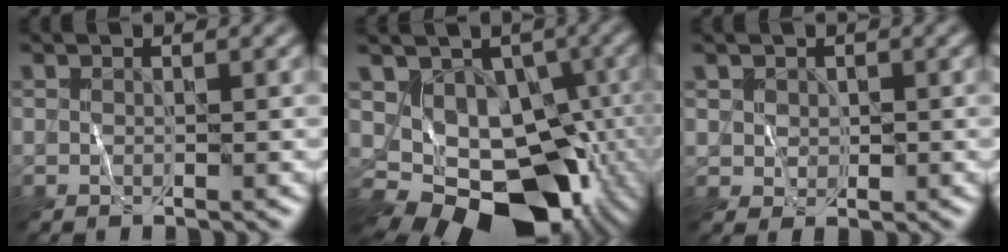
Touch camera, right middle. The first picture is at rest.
{"total": 11.8, "force": [-2.7, 8.2, 8.0], "torque": [-0.095, -0.028, -0.033]}
{"total": 1.5, "force": [0.6, 1.3, 0.4], "torque": [-0.013, -0.001, 0.018]}